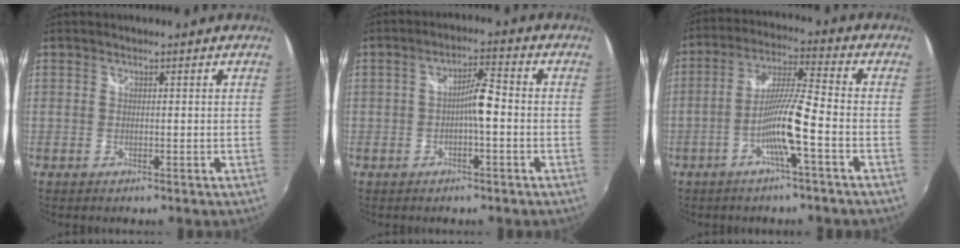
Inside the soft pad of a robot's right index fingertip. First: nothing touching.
{"total": 3.4, "force": [-0.9, -1.1, 3.1], "torque": [-0.048, 0.002, -0.013]}
{"total": 9.2, "force": [-4.0, -0.3, 8.3], "torque": [-0.171, 0.005, -0.078]}